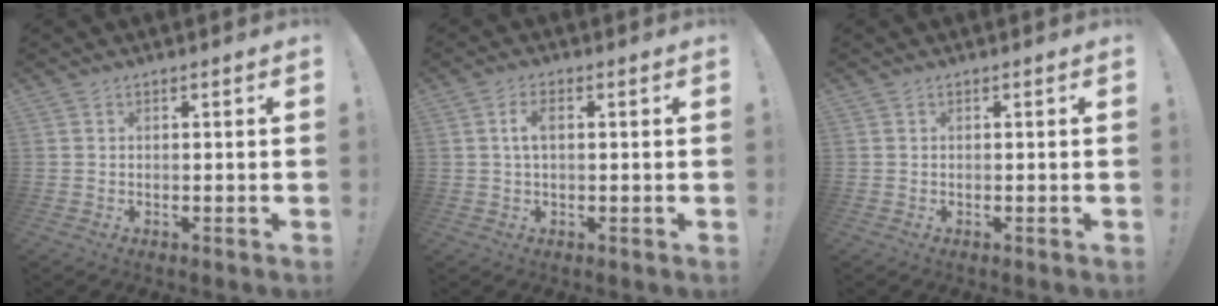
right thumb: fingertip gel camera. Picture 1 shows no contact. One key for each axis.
{"total": 3.5, "fx": 0.7, "fy": 1.5, "fz": 3.1, "tx": -0.059, "ty": 0.005, "tz": 0.012}
{"total": 0.0}